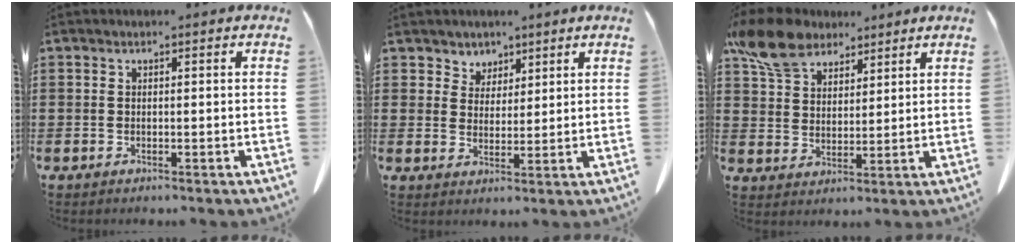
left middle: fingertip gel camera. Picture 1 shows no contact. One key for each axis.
{"total": 3.9, "fx": 3.0, "fy": 2.4, "fz": -0.2, "tx": -0.015, "ty": -0.002, "tz": 0.057}
{"total": 9.8, "fx": 7.7, "fy": 4.7, "fz": 4.0, "tx": -0.102, "ty": -0.012, "tz": 0.148}